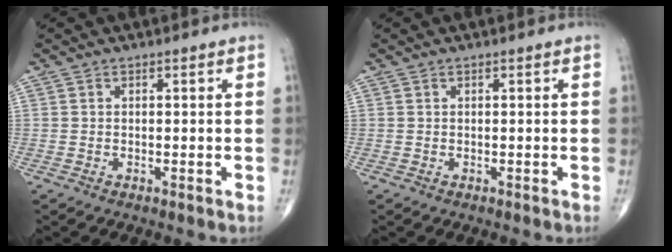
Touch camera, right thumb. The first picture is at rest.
{"total": 0.0}